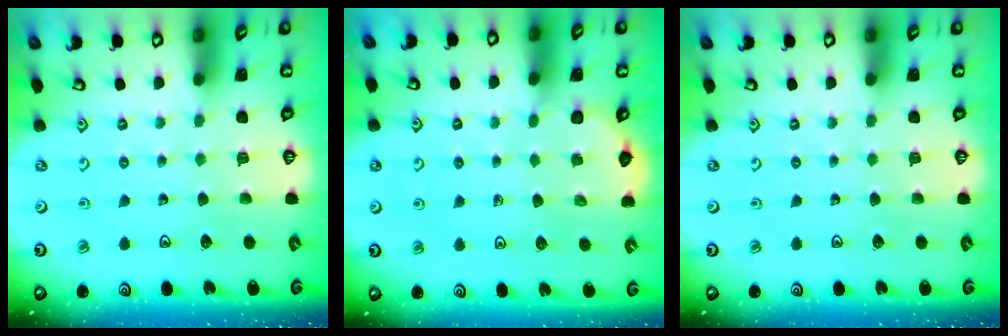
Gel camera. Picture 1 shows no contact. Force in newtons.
{"total": 2.0, "press": 2.0, "slide": 0.2}
{"total": 0.0}